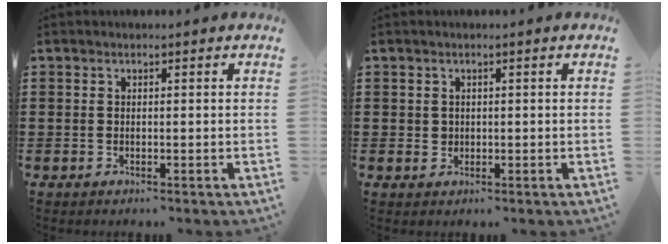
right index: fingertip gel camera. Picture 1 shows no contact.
{"total": 1.0, "force": [0.3, 1.0, 0.2], "torque": [-0.006, 0.005, 0.005]}